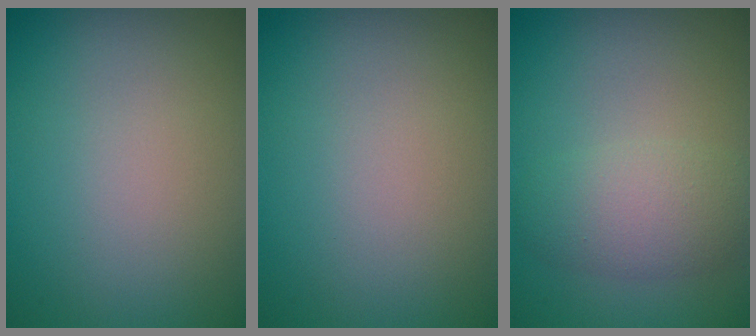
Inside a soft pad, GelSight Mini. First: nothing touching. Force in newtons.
{"total": 0.0}
{"total": 3.8, "press": 3.8, "slide": 0.1}